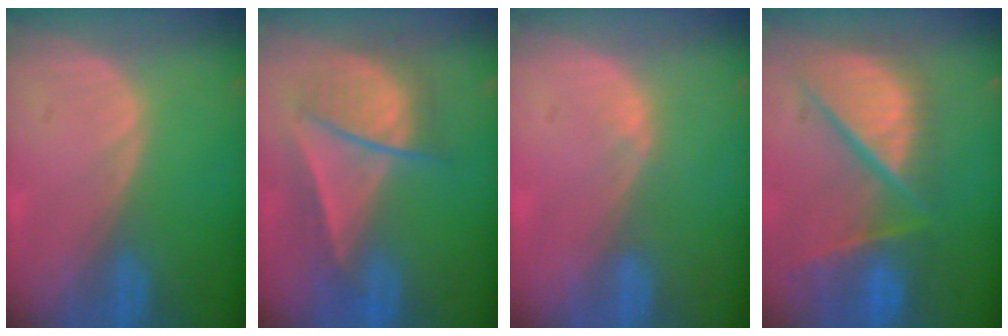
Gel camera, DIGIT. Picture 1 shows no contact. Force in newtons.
{"total": 7.4, "press": 7.2, "slide": 1.6}
{"total": 1.0, "press": 0.8, "slide": 0.6}
{"total": 12.1, "press": 9.9, "slide": 7.0}